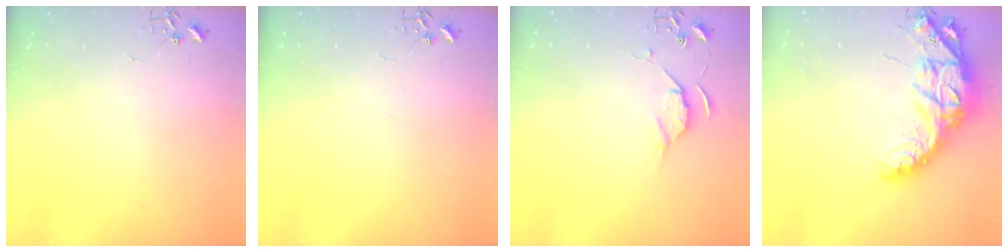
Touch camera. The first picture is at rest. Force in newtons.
{"total": 0.0}
{"total": 5.7, "press": 5.7, "slide": 0.8}
{"total": 19.5, "press": 19.4, "slide": 1.3}